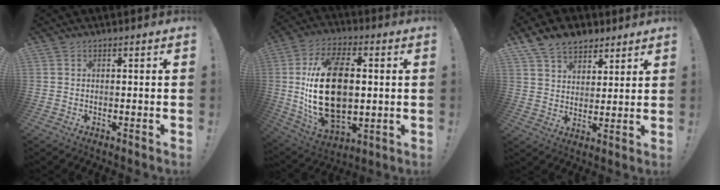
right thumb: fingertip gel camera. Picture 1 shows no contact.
{"total": 25.1, "force": [1.2, 14.9, 20.1], "torque": [-0.384, -0.003, 0.028]}
{"total": 10.0, "force": [7.3, 6.1, 3.1], "torque": [-0.052, -0.043, 0.143]}